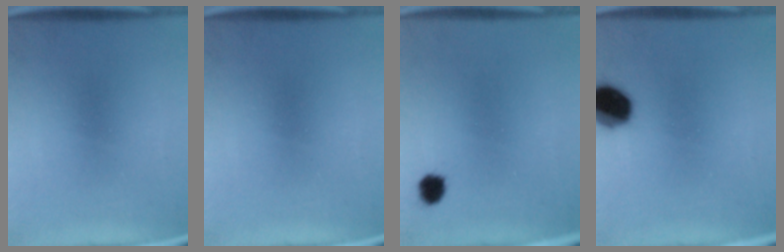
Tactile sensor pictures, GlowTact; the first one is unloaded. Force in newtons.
{"total": 0.0}
{"total": 2.8}
{"total": 10.9}